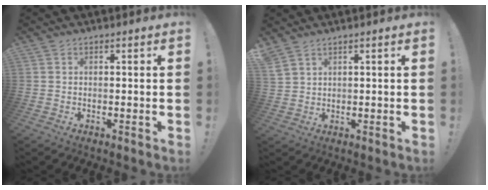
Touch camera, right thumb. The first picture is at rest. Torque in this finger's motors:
{"motor_torque": [0.45, 0.50, 1.12, 0.48, 0.10]}